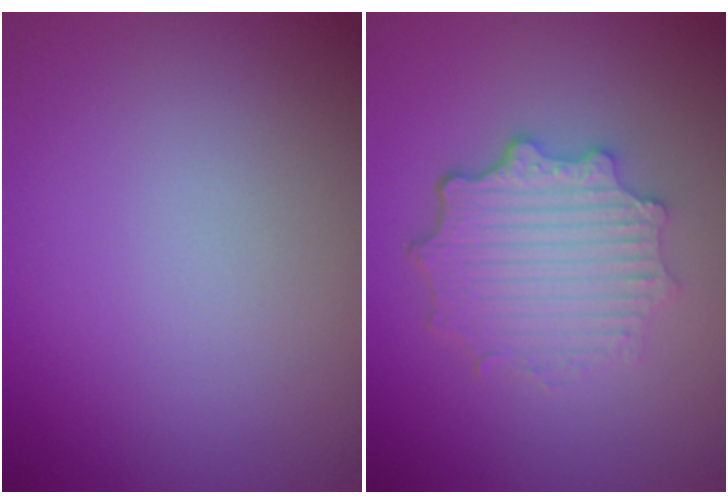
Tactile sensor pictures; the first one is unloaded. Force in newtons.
{"total": 4.8, "press": 3.7, "slide": 3.0}